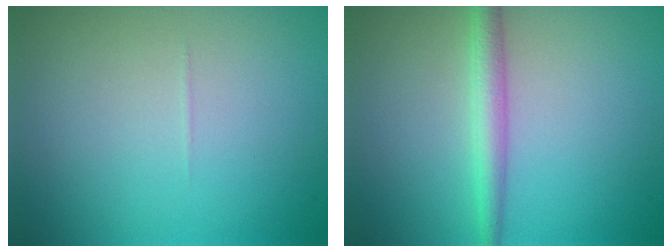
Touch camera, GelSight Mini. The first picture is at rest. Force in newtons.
{"total": 2.6, "press": 2.6, "slide": 0.1}